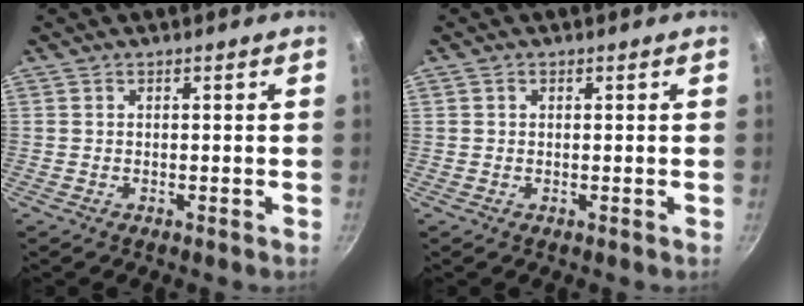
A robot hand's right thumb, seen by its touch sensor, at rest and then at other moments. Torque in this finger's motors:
{"motor_torque": [-0.17, -0.36, -0.30, -0.08, -0.03]}